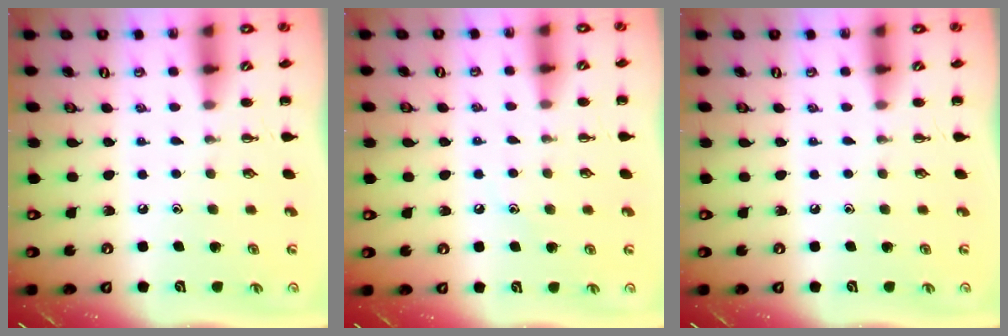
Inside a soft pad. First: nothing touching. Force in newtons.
{"total": 6.8, "press": 6.6, "slide": 1.7}
{"total": 0.0}